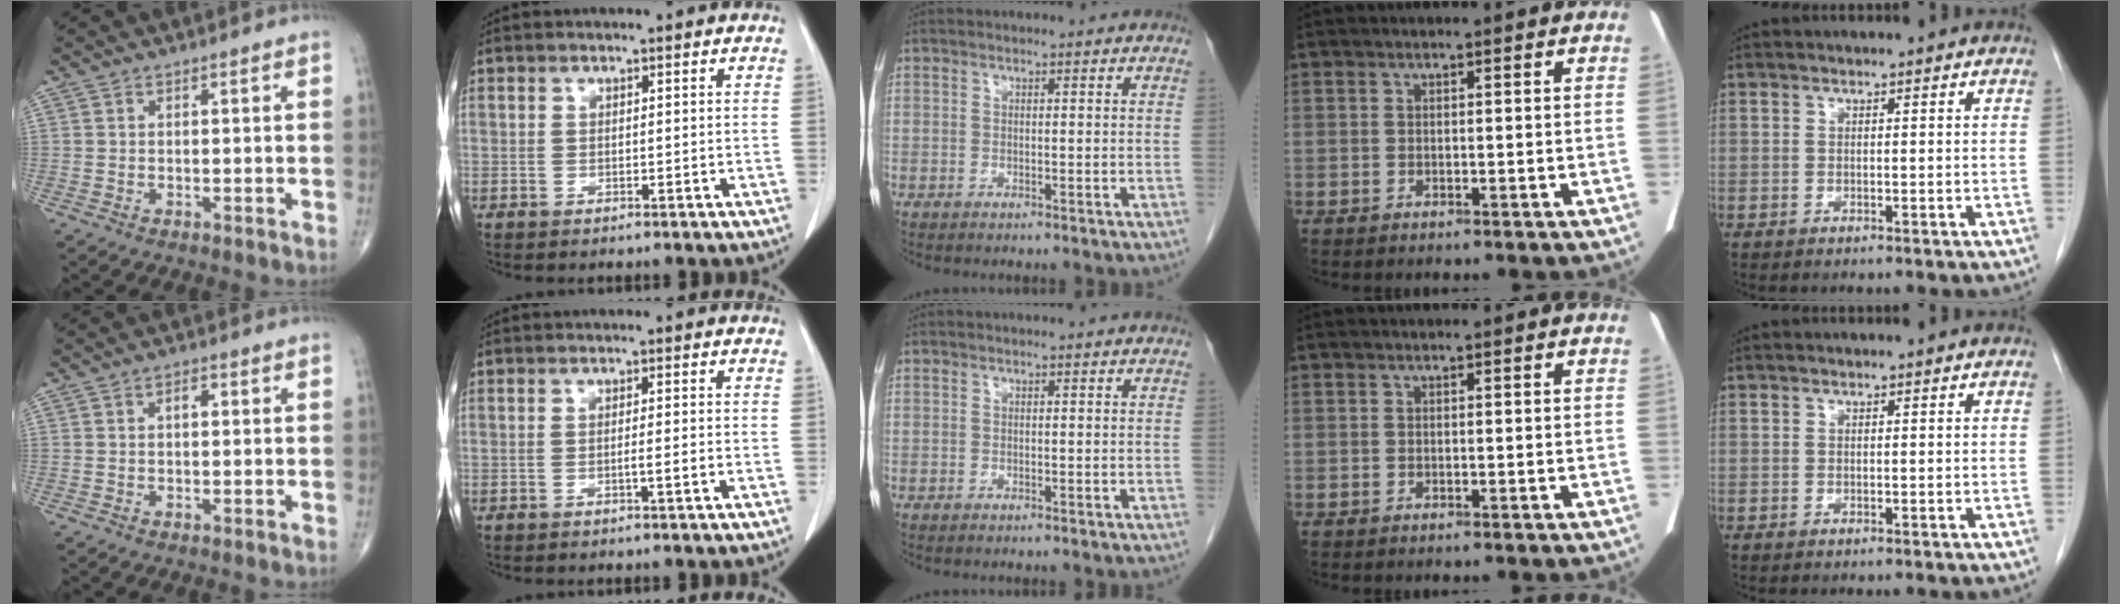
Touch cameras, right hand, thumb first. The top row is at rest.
{"thumb": {"total": 1.9, "force": [0.4, 1.0, 1.5], "torque": [-0.023, 0.004, 0.004]}, "index": {"total": 1.6, "force": [-0.6, -0.4, 1.4], "torque": [-0.026, -0.002, -0.011]}}